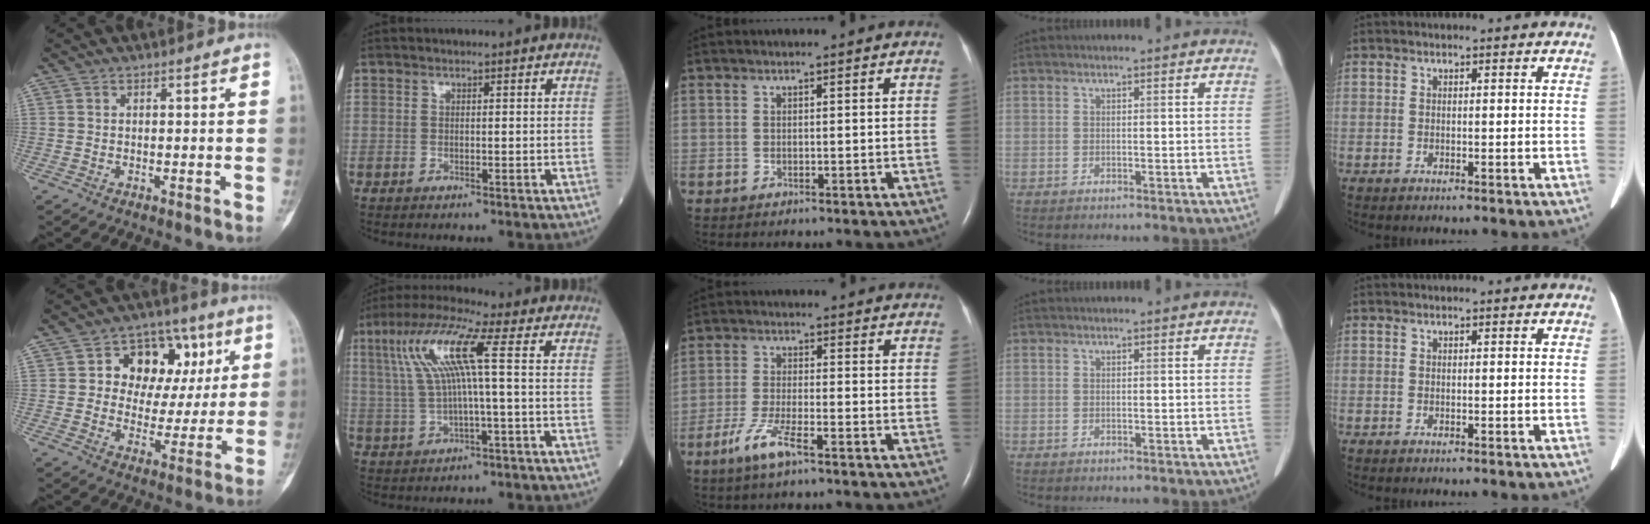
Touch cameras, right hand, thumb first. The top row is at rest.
{"thumb": {"total": 15.2, "force": [4.3, 11.2, 9.4], "torque": [-0.073, 0.015, 0.066]}, "index": {"total": 9.9, "force": [2.0, 0.1, 9.7], "torque": [-0.202, 0.029, 0.039]}, "middle": {"total": 5.4, "force": [-3.4, 0.6, 4.2], "torque": [-0.094, -0.008, -0.067]}}